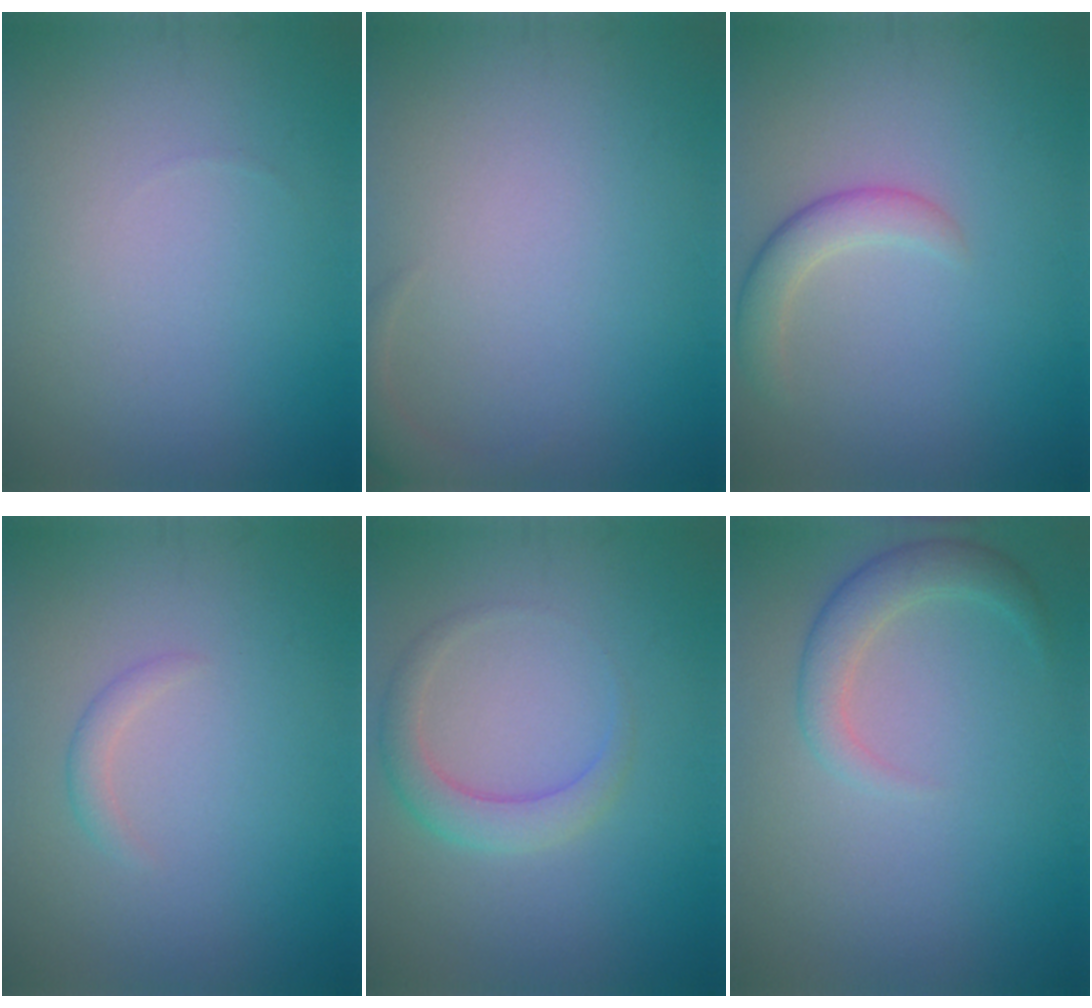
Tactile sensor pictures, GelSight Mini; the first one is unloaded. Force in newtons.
{"total": 1.7, "press": 1.7, "slide": 0.2}
{"total": 2.8, "press": 2.7, "slide": 0.3}
{"total": 1.1, "press": 1.1, "slide": 0.1}
{"total": 2.9, "press": 2.9, "slide": 0.1}
{"total": 2.7, "press": 2.7, "slide": 0.1}